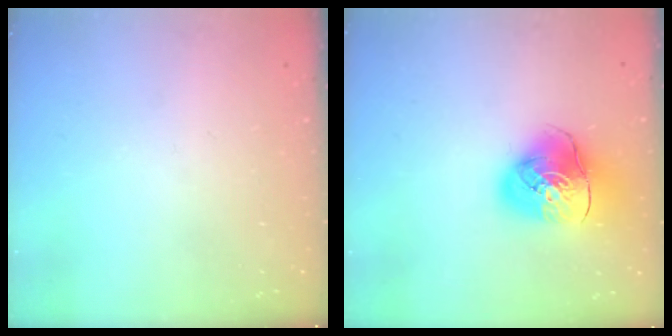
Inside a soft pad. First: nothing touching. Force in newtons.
{"total": 14.3, "press": 14.1, "slide": 2.2}